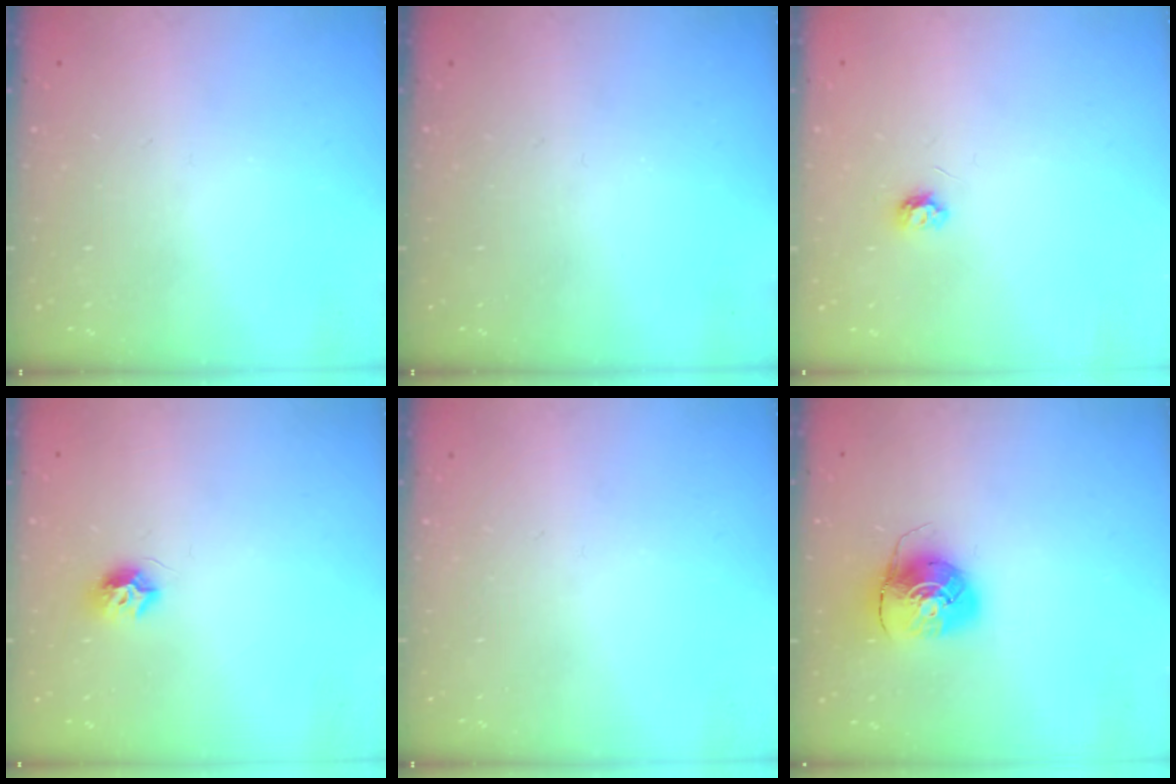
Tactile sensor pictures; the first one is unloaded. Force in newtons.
{"total": 0.0}
{"total": 3.5, "press": 3.5, "slide": 0.5}
{"total": 7.6, "press": 7.6, "slide": 0.4}
{"total": 0.0}
{"total": 10.3, "press": 10.3, "slide": 0.4}